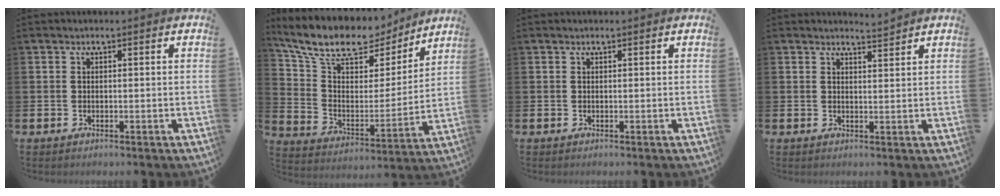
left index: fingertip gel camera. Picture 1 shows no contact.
{"total": 12.3, "force": [10.2, 4.9, 4.8], "torque": [-0.130, -0.061, 0.178]}
{"total": 0.0}
{"total": 2.7, "force": [2.7, -0.2, 0.0], "torque": [0.006, -0.018, 0.047]}